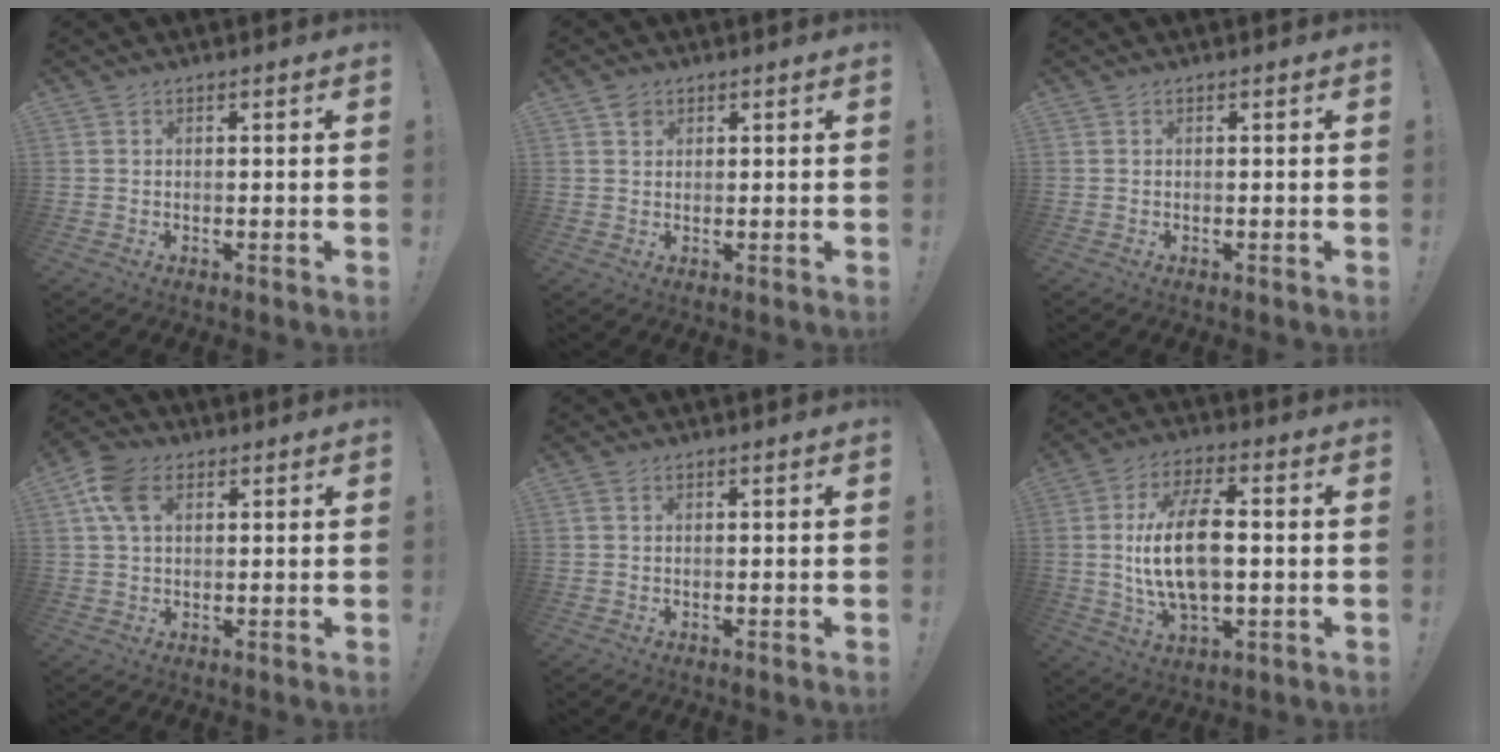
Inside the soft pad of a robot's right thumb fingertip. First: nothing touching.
{"total": 1.9, "force": [1.2, 1.4, 0.4], "torque": [0.001, -0.003, 0.020]}
{"total": 0.0}
{"total": 9.0, "force": [3.3, 5.8, 6.0], "torque": [-0.109, 0.004, 0.065]}
{"total": 0.8, "force": [0.4, 0.4, 0.6], "torque": [-0.005, -0.002, 0.005]}
{"total": 15.7, "force": [0.1, 7.4, 13.8], "torque": [-0.259, -0.001, -0.004]}